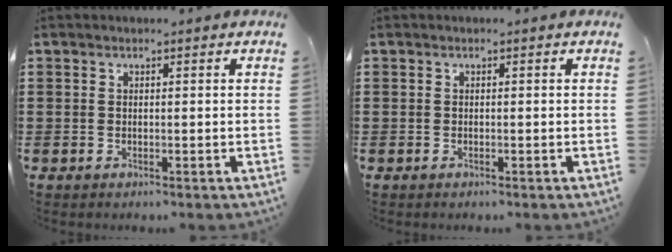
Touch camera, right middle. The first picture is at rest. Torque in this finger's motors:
{"motor_torque": [-1.33, -0.81, 0.08, -0.01]}